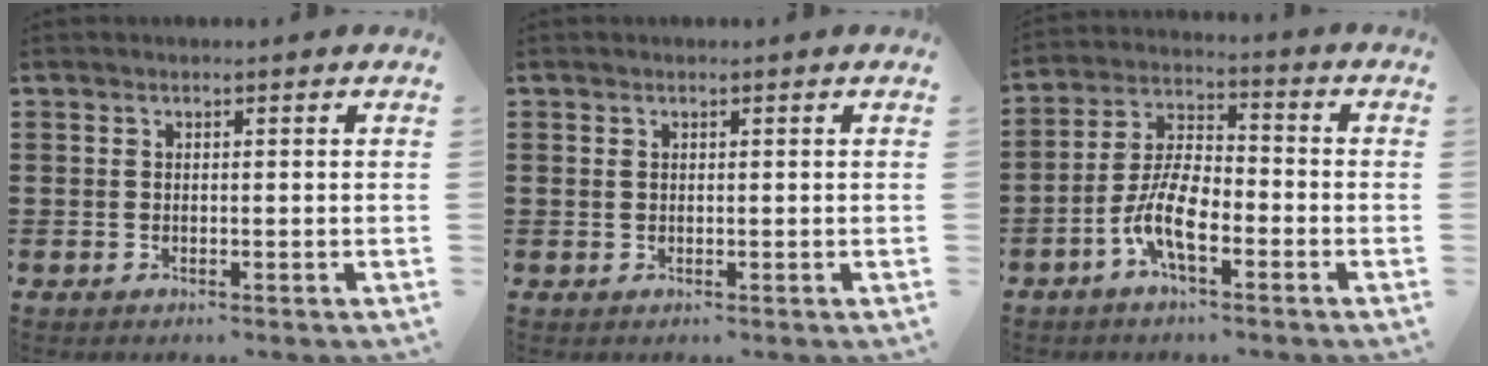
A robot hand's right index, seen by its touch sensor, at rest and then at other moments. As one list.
[{"total": 0.7, "force": [0.2, 0.5, 0.3], "torque": [-0.008, 0.004, 0.005]}, {"total": 7.9, "force": [-3.6, 3.1, 6.3], "torque": [-0.154, -0.007, -0.074]}]